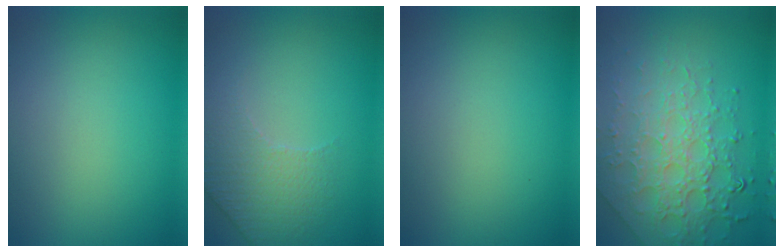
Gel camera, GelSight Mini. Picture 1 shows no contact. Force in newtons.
{"total": 2.2, "press": 2.0, "slide": 1.0}
{"total": 0.0}
{"total": 7.8, "press": 5.6, "slide": 5.5}